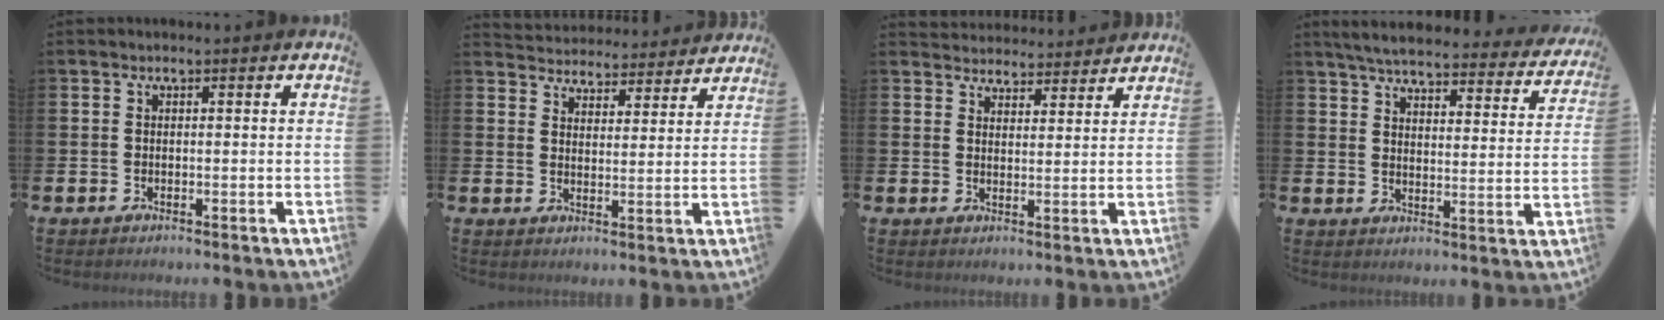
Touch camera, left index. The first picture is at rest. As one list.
[{"total": 4.7, "force": [4.6, 0.8, -0.4], "torque": [-0.007, -0.037, 0.080]}, {"total": 4.2, "force": [4.1, 0.8, -0.3], "torque": [-0.004, -0.025, 0.074]}, {"total": 5.3, "force": [4.9, 0.7, 1.8], "torque": [-0.052, -0.034, 0.080]}]